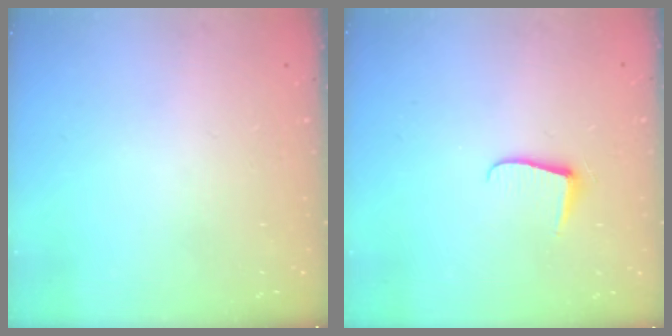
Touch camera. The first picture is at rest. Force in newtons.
{"total": 5.6, "press": 5.6, "slide": 0.7}